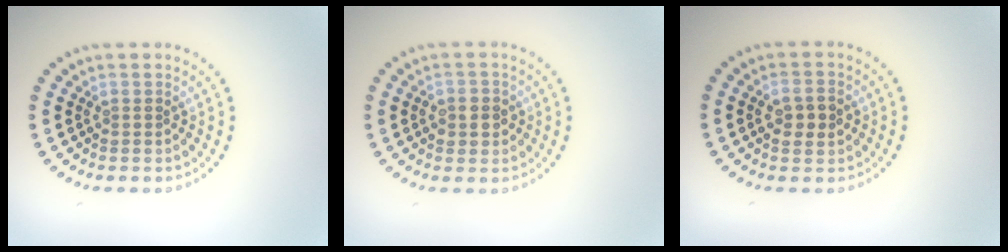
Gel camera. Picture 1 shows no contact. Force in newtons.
{"total": 2.3, "press": 2.3, "slide": 0.4}
{"total": 2.6, "press": 2.6, "slide": 0.2}